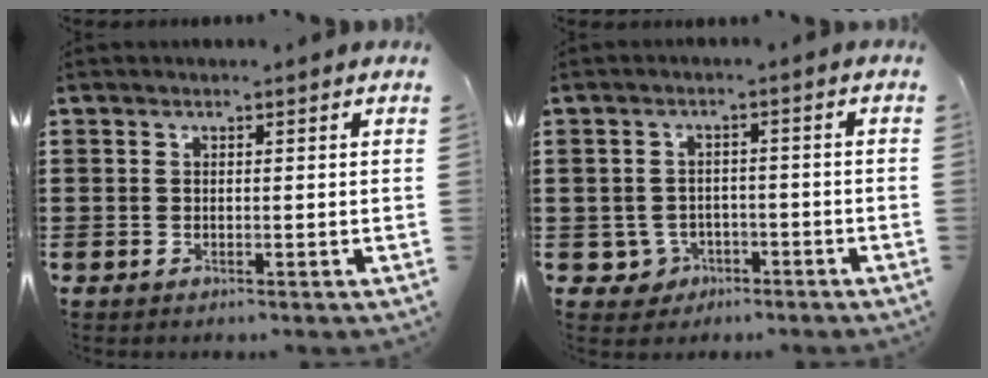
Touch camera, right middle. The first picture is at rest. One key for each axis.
{"total": 2.8, "fx": -1.6, "fy": 2.1, "fz": 0.7, "tx": -0.030, "ty": -0.002, "tz": -0.038}